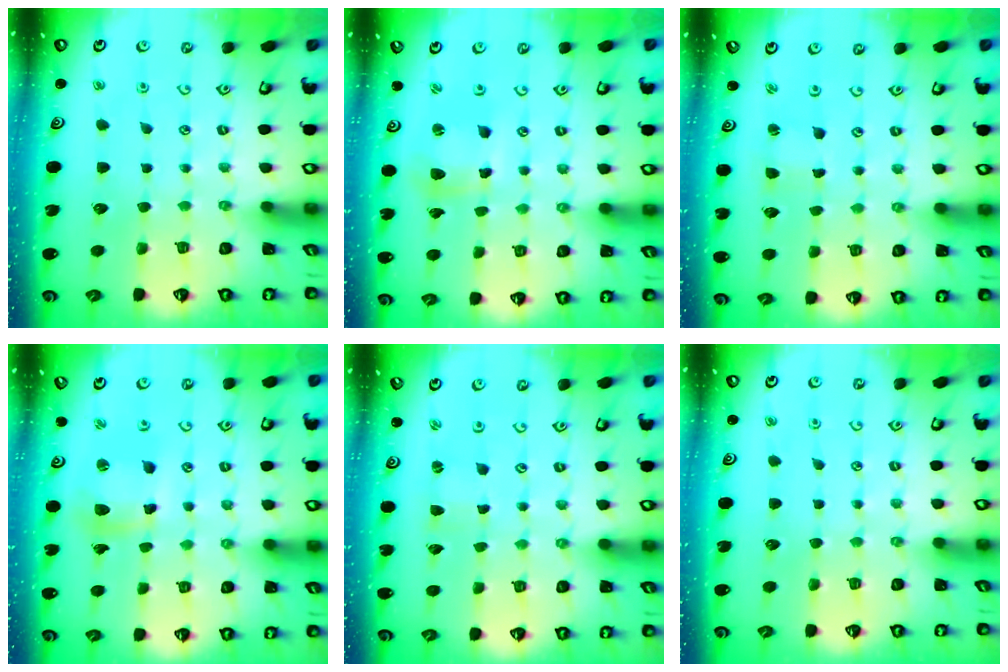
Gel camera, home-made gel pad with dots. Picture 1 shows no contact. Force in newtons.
{"total": 6.8, "press": 6.7, "slide": 1.1}
{"total": 1.0, "press": 1.0, "slide": 0.0}
{"total": 9.2, "press": 9.2, "slide": 1.0}
{"total": 1.3, "press": 1.3, "slide": 0.2}
{"total": 0.0}